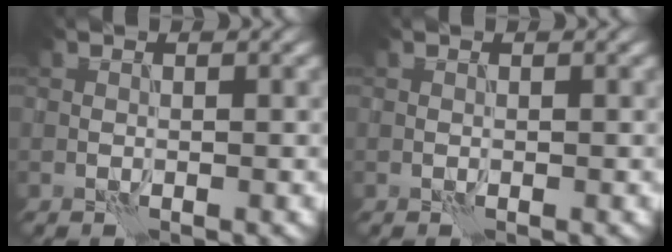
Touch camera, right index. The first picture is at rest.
{"total": 0.0}